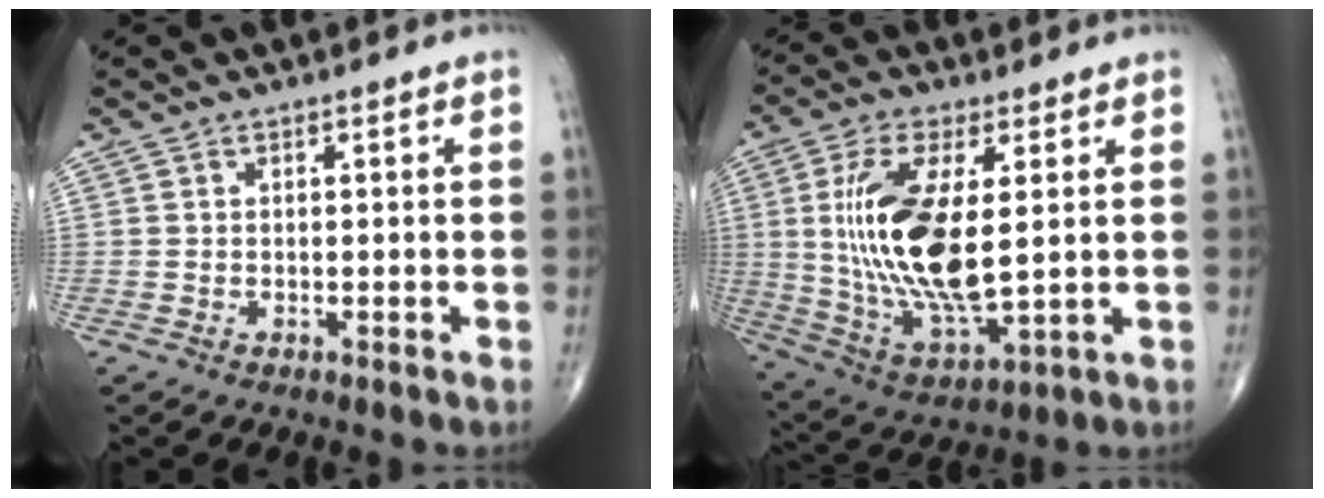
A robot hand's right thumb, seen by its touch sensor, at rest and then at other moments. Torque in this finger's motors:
{"motor_torque": [1.08, 3.92, 1.84, 0.17, 0.27]}